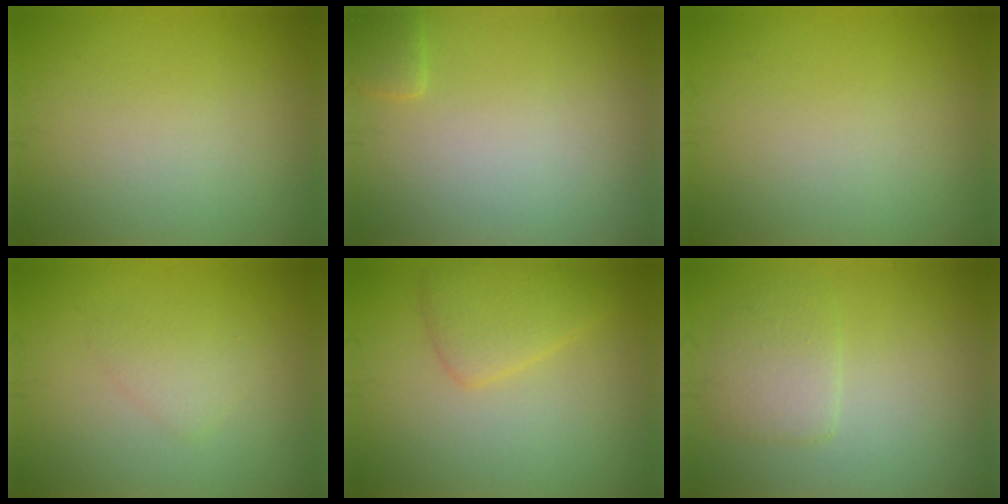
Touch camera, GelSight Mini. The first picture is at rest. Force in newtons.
{"total": 1.1, "press": 1.1, "slide": 0.2}
{"total": 0.0}
{"total": 1.5, "press": 1.5, "slide": 0.1}
{"total": 2.8, "press": 2.8, "slide": 0.2}
{"total": 2.5, "press": 2.5, "slide": 0.2}